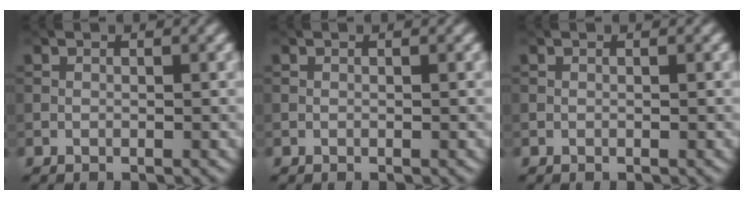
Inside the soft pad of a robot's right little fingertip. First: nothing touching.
{"total": 0.0}
{"total": 0.0}